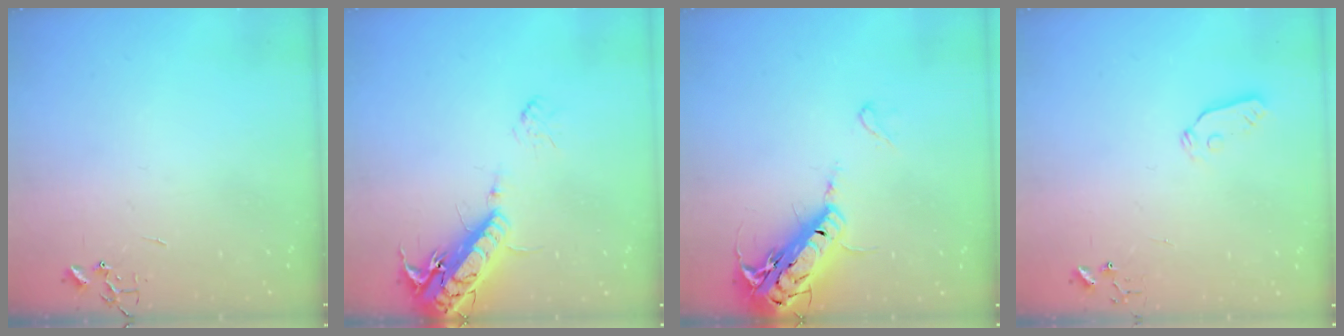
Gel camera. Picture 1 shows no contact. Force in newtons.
{"total": 16.4, "press": 15.9, "slide": 3.8}
{"total": 20.3, "press": 19.9, "slide": 3.9}
{"total": 3.8, "press": 3.8, "slide": 0.6}